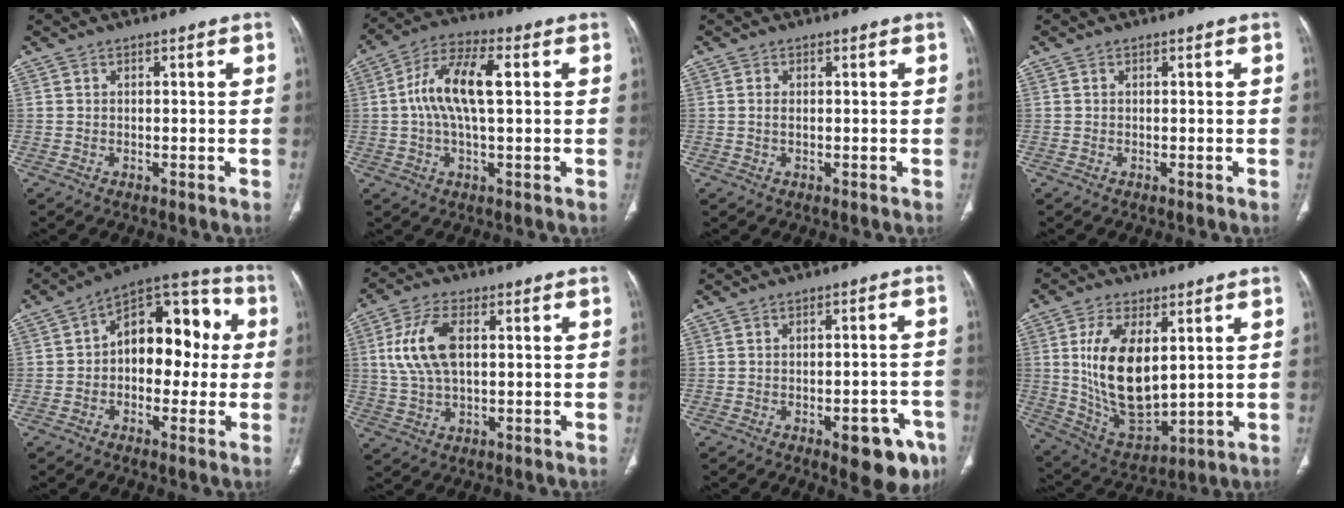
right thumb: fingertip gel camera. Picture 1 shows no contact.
{"total": 11.8, "force": [1.8, 4.5, 10.7], "torque": [-0.218, 0.023, 0.027]}
{"total": 1.1, "force": [0.1, 0.5, 1.0], "torque": [-0.024, 0.002, 0.003]}
{"total": 0.0}
{"total": 15.6, "force": [0.9, 9.8, 12.1], "torque": [-0.121, 0.048, 0.000]}
{"total": 10.3, "force": [1.8, 5.3, 8.6], "torque": [-0.183, 0.008, 0.037]}
{"total": 10.0, "force": [-5.1, 4.0, 7.6], "torque": [-0.065, 0.022, -0.057]}
{"total": 16.4, "force": [3.2, 8.4, 13.8], "torque": [-0.241, -0.026, 0.077]}